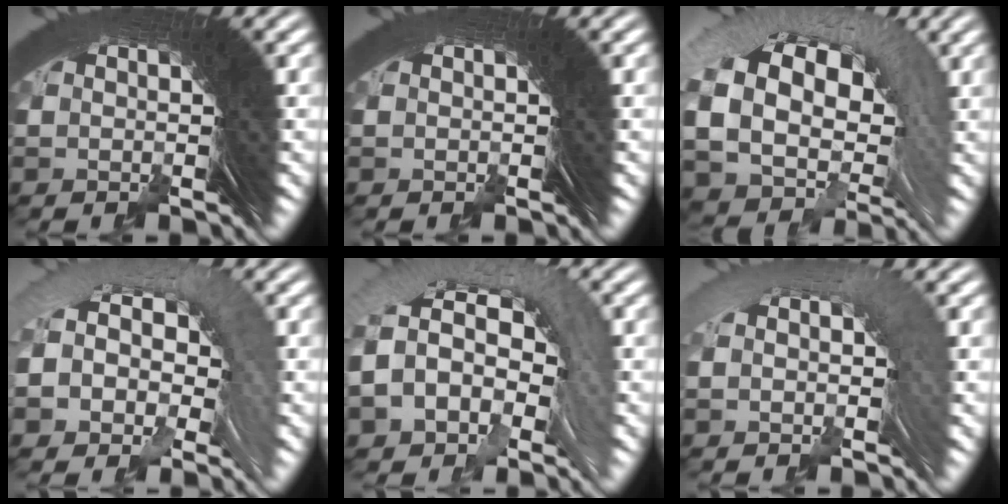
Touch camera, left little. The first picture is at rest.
{"total": 0.0}
{"total": 11.8, "force": [1.6, 8.1, 8.4], "torque": [-0.155, -0.018, 0.032]}
{"total": 7.5, "force": [0.1, 5.4, 5.2], "torque": [-0.105, 0.004, -0.008]}
{"total": 10.0, "force": [1.1, 7.1, 6.9], "torque": [-0.136, 0.012, 0.004]}
{"total": 1.9, "force": [0.5, 0.3, 1.8], "torque": [-0.020, 0.029, -0.001]}